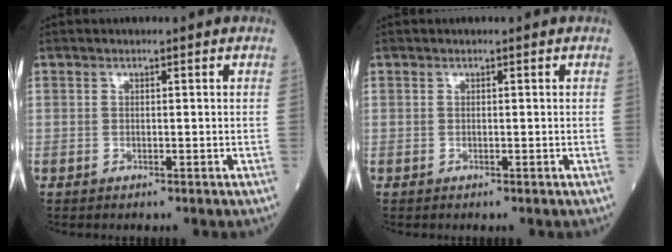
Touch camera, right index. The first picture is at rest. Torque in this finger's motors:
{"motor_torque": [0.00, 0.00, -0.02, 0.01]}